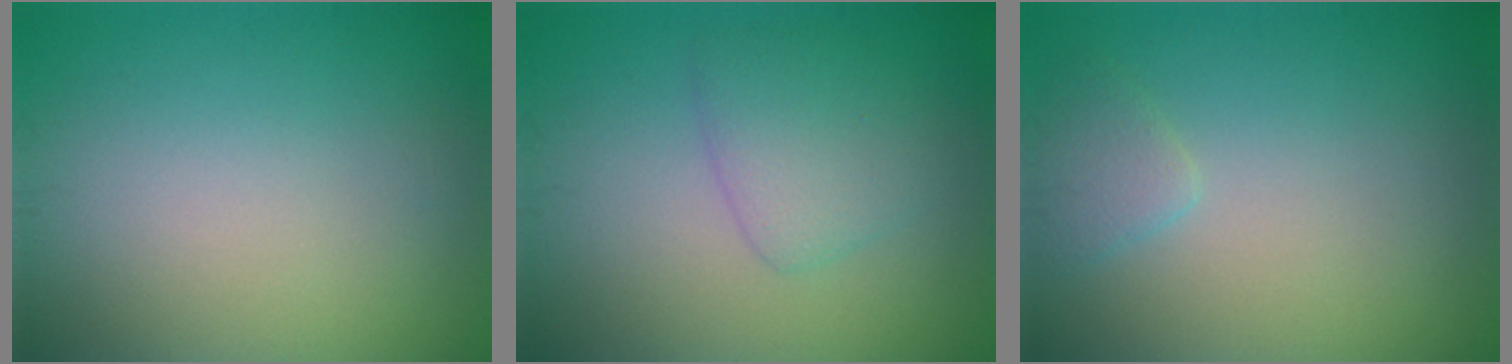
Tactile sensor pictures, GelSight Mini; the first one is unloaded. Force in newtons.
{"total": 3.0, "press": 3.0, "slide": 0.2}
{"total": 1.5, "press": 1.5, "slide": 0.2}